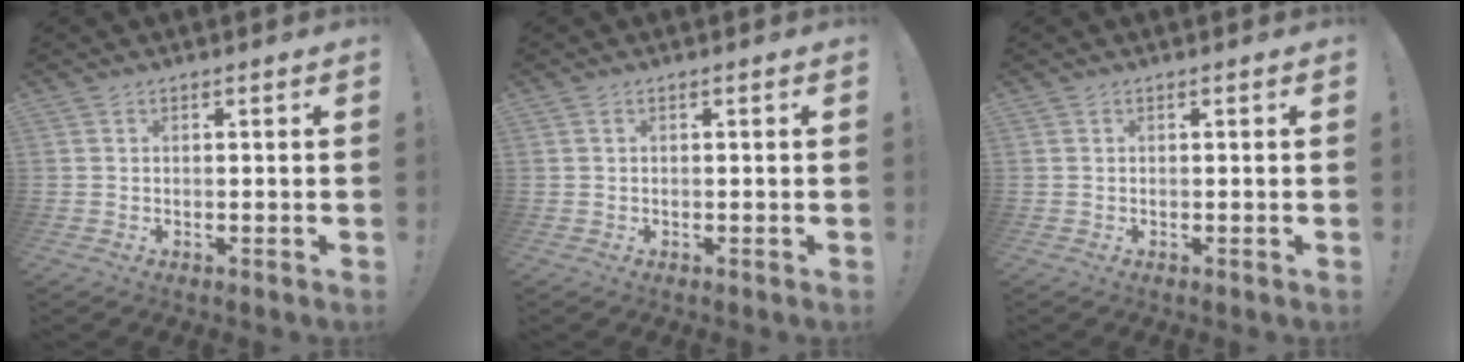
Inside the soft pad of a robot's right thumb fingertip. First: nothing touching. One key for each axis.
{"total": 0.0}
{"total": 0.0}